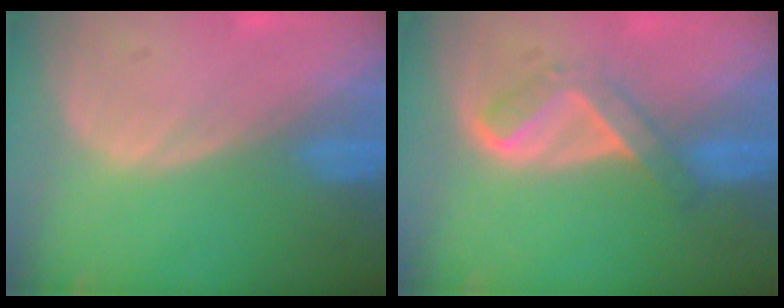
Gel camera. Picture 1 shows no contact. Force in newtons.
{"total": 5.3, "press": 4.4, "slide": 3.0}